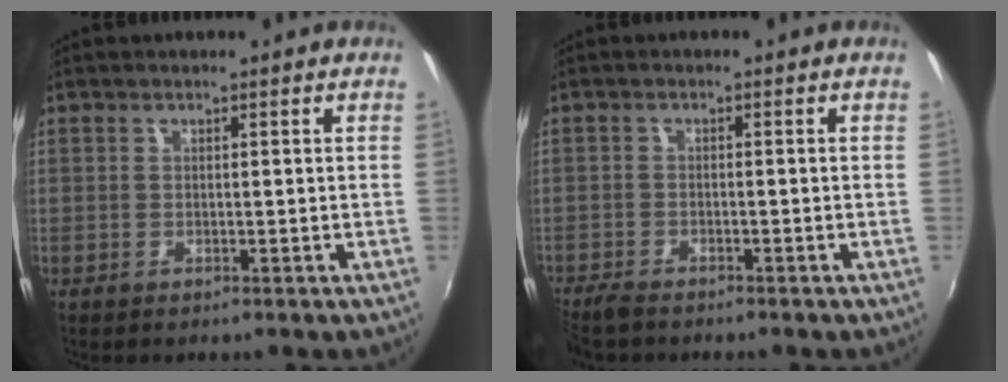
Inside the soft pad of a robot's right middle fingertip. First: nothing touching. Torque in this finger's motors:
{"motor_torque": [1.00, -1.13, 0.26, 0.05]}